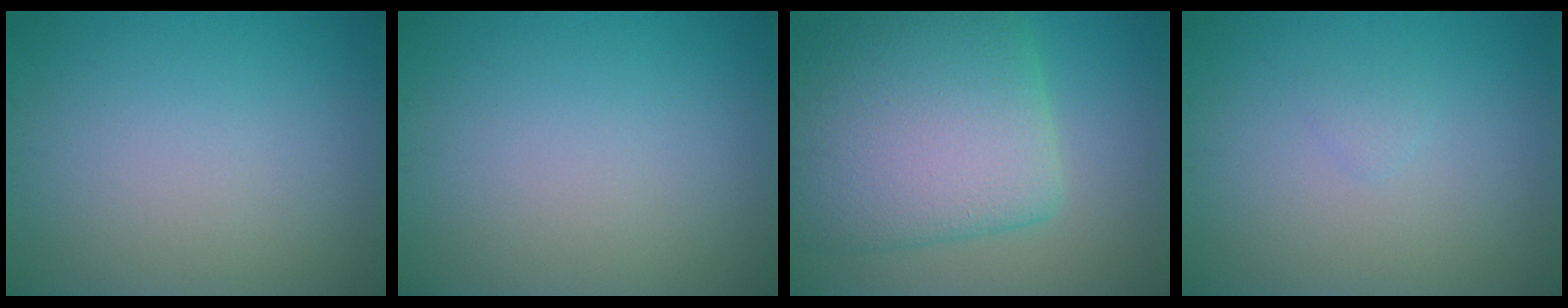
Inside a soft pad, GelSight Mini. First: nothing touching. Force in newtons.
{"total": 0.0}
{"total": 10.5, "press": 10.5, "slide": 0.4}
{"total": 0.6, "press": 0.6, "slide": 0.1}